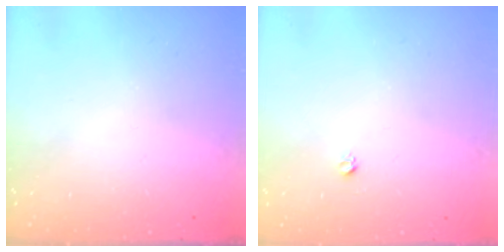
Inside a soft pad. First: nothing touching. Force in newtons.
{"total": 3.1, "press": 3.1, "slide": 0.3}